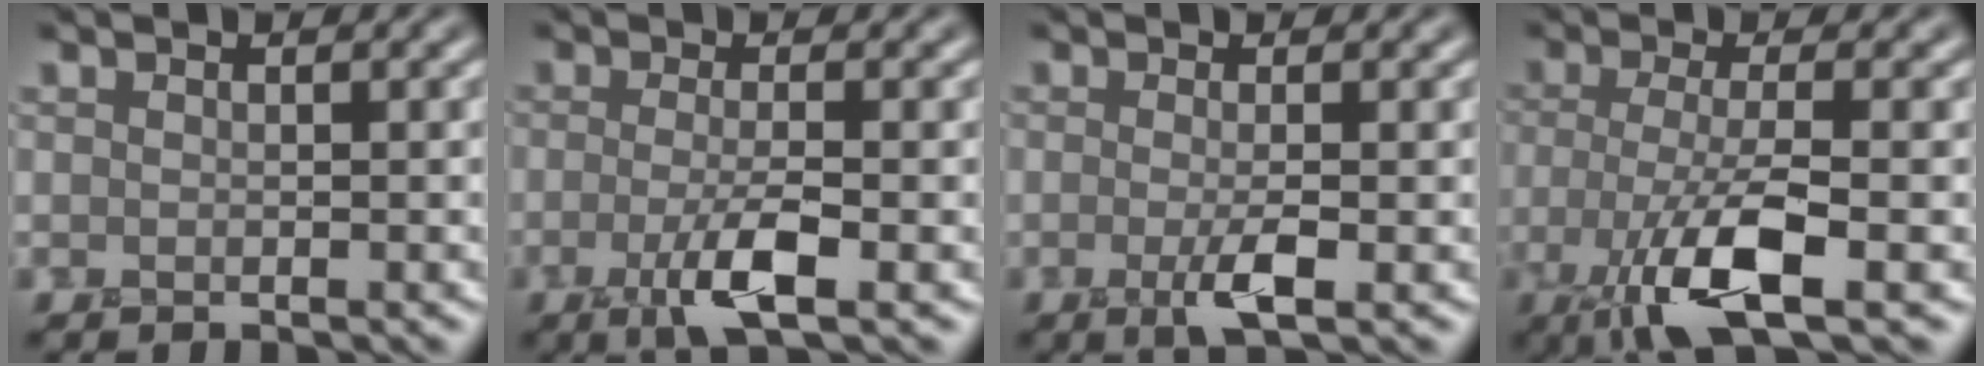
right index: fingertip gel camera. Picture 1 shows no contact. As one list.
[{"total": 3.3, "force": [-1.1, 0.6, 3.0], "torque": [-0.063, -0.006, -0.022]}, {"total": 2.1, "force": [-0.5, 0.3, 2.0], "torque": [-0.044, -0.007, -0.010]}, {"total": 6.3, "force": [-2.8, 1.6, 5.5], "torque": [-0.117, -0.008, -0.057]}]